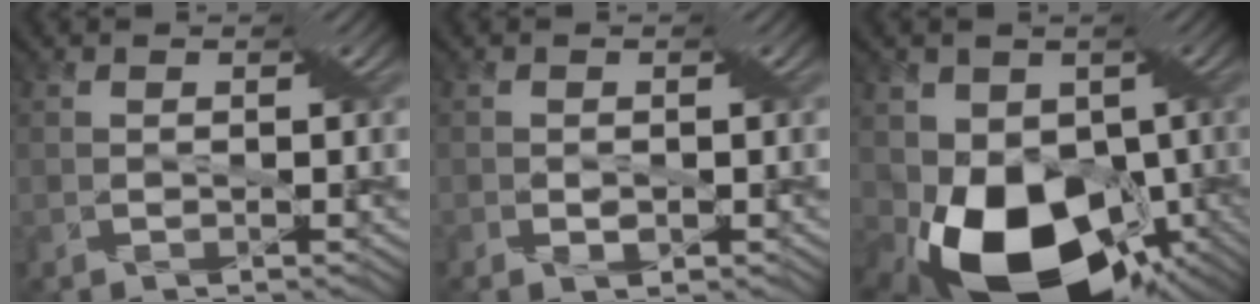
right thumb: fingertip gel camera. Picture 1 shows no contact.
{"total": 1.2, "force": [-0.4, 0.8, 0.9], "torque": [0.000, -0.002, -0.011]}
{"total": 15.5, "force": [-3.9, 11.4, 9.7], "torque": [-0.169, -0.039, -0.057]}